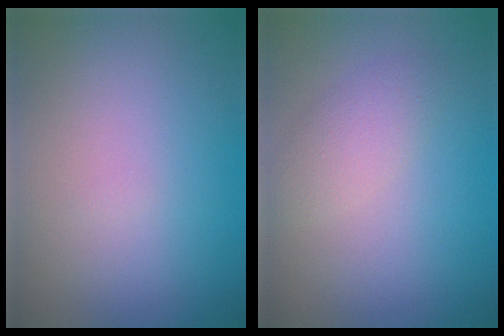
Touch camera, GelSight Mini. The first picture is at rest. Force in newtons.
{"total": 2.1, "press": 2.1, "slide": 0.0}